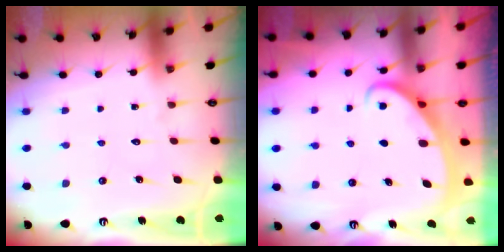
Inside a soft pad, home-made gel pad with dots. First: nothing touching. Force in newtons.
{"total": 2.6, "press": 2.6, "slide": 0.4}